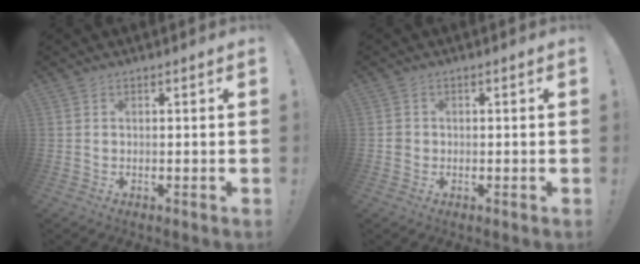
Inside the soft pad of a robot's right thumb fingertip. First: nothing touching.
{"total": 1.9, "force": [-0.4, 1.8, 0.6], "torque": [-0.003, 0.004, -0.008]}